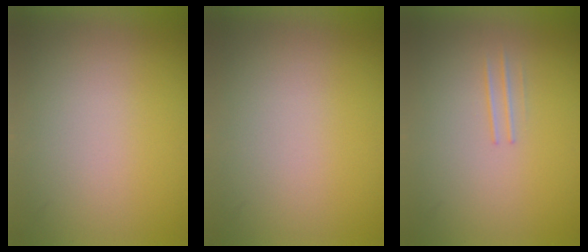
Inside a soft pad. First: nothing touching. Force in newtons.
{"total": 0.0}
{"total": 1.2}